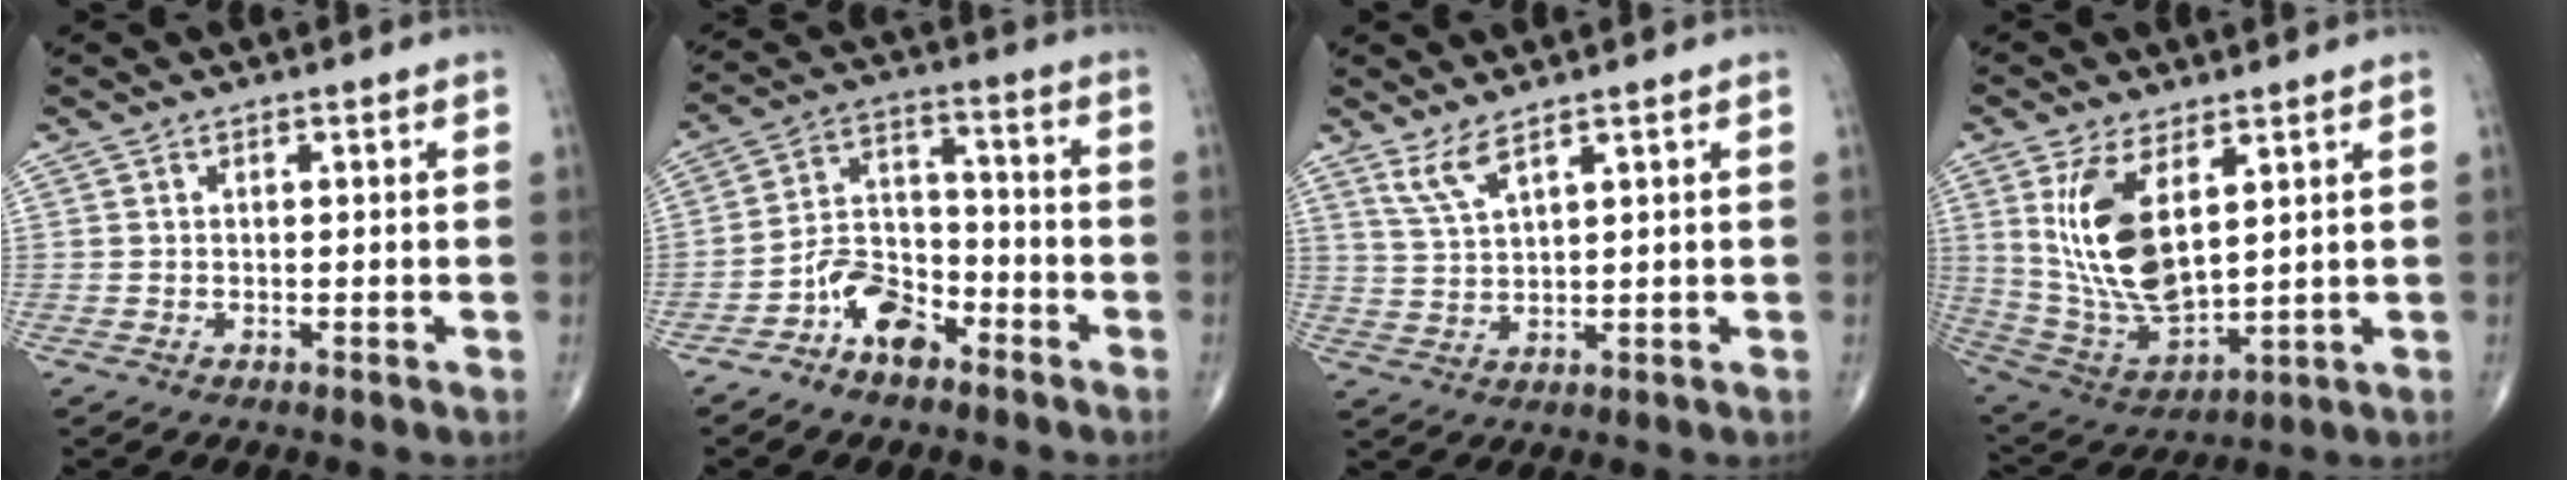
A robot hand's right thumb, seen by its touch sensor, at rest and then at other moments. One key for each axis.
{"total": 9.3, "fx": -5.8, "fy": 5.2, "fz": 5.1, "tx": -0.076, "ty": 0.054, "tz": -0.114}
{"total": 4.3, "fx": 3.1, "fy": 0.7, "fz": 2.9, "tx": -0.066, "ty": -0.022, "tz": 0.071}
{"total": 15.5, "fx": 4.9, "fy": 7.2, "fz": 12.8, "tx": -0.243, "ty": -0.026, "tz": 0.117}